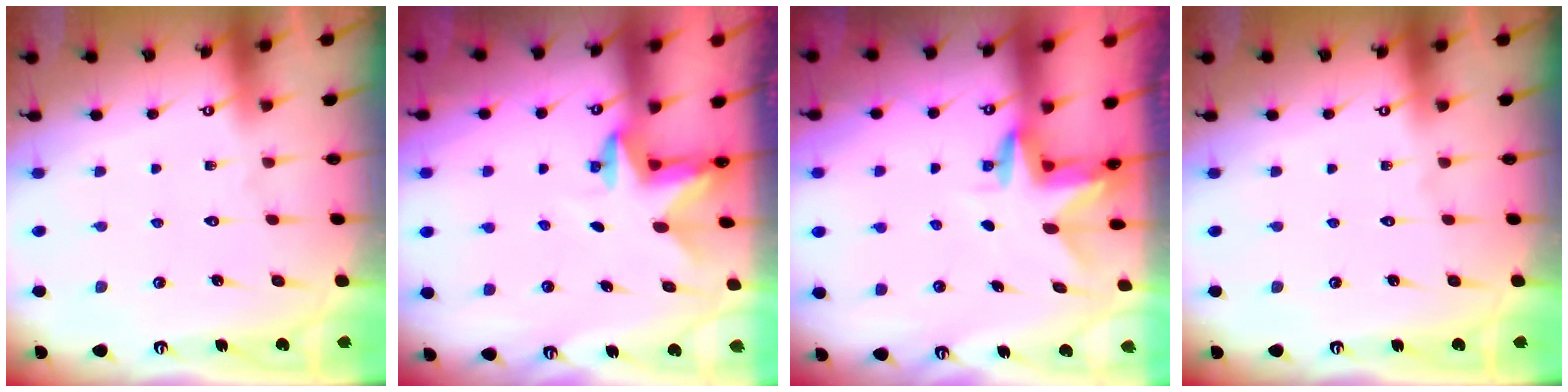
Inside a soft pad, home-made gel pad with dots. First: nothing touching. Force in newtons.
{"total": 2.5, "press": 2.5, "slide": 0.4}
{"total": 3.1, "press": 3.1, "slide": 0.2}
{"total": 0.0}